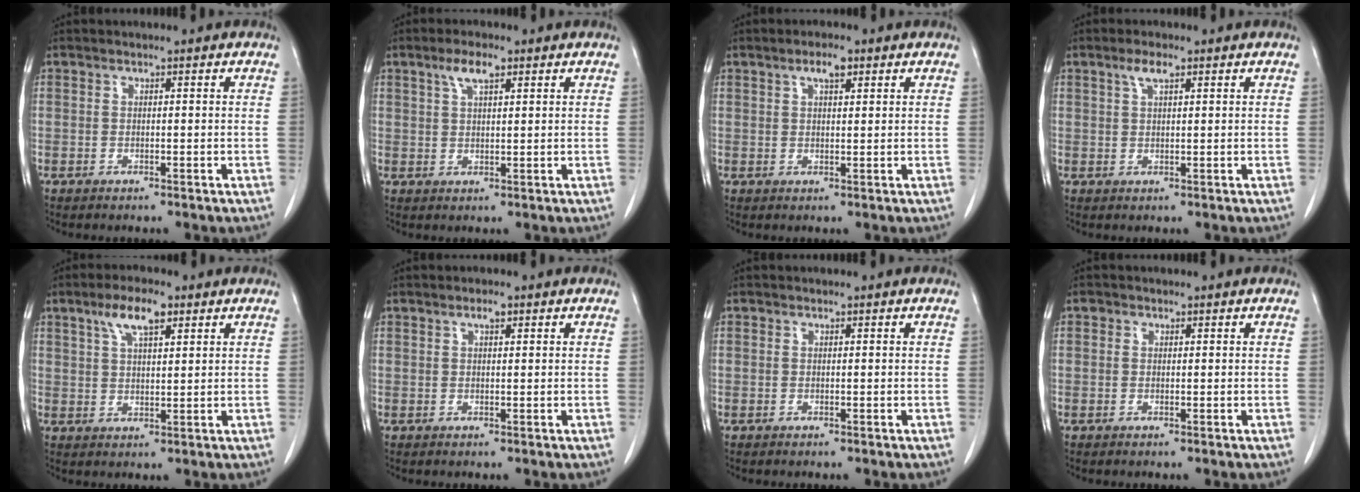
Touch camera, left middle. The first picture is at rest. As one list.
[{"total": 3.7, "force": [2.1, 1.1, 2.8], "torque": [-0.060, 0.007, 0.042]}, {"total": 2.8, "force": [1.6, 0.8, 2.1], "torque": [-0.042, 0.005, 0.027]}, {"total": 1.4, "force": [0.9, 0.4, 1.1], "torque": [-0.024, 0.005, 0.016]}, {"total": 6.1, "force": [3.5, 1.8, 4.6], "torque": [-0.093, 0.011, 0.063]}, {"total": 1.4, "force": [0.8, 0.4, 1.1], "torque": [-0.022, 0.003, 0.013]}, {"total": 0.0}, {"total": 0.7, "force": [0.3, 0.6, 0.1], "torque": [0.001, 0.000, 0.001]}]